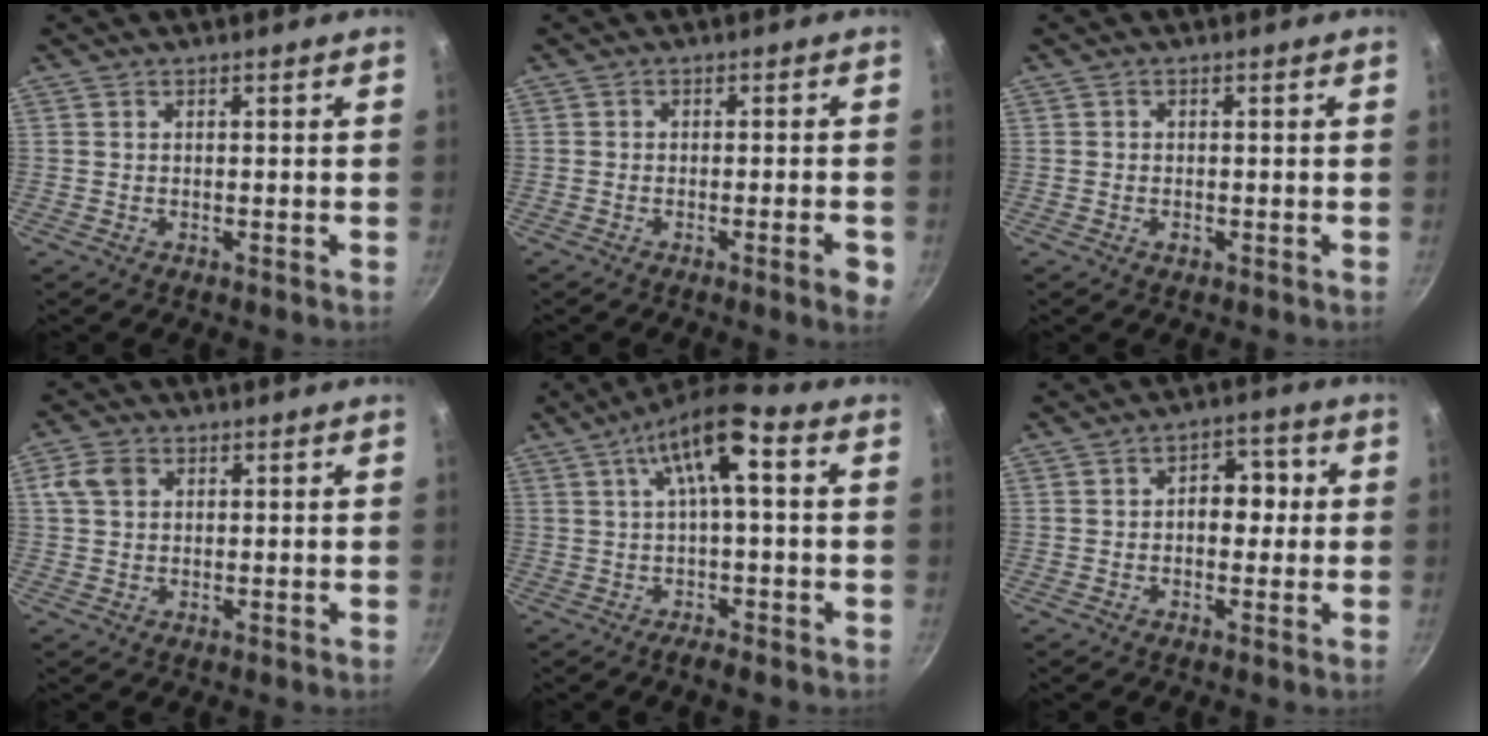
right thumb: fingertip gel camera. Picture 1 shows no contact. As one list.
[{"total": 4.1, "force": [-1.7, 0.6, 3.7], "torque": [-0.045, 0.005, -0.023]}, {"total": 1.1, "force": [-0.5, 0.8, 0.7], "torque": [-0.010, 0.002, -0.008]}, {"total": 4.5, "force": [1.3, 3.5, 2.6], "torque": [-0.041, 0.006, 0.021]}, {"total": 10.5, "force": [0.6, 2.1, 10.3], "torque": [-0.183, 0.030, 0.005]}, {"total": 6.4, "force": [0.3, 4.5, 4.5], "torque": [-0.018, 0.015, -0.004]}]